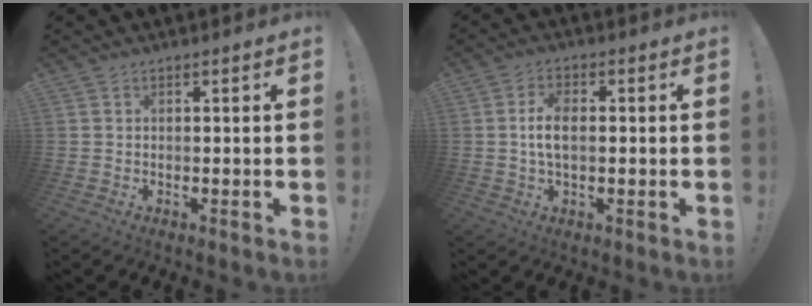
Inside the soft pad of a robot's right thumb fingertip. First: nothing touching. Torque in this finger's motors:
{"motor_torque": [-0.18, 0.43, 0.08, 0.14, 0.04]}